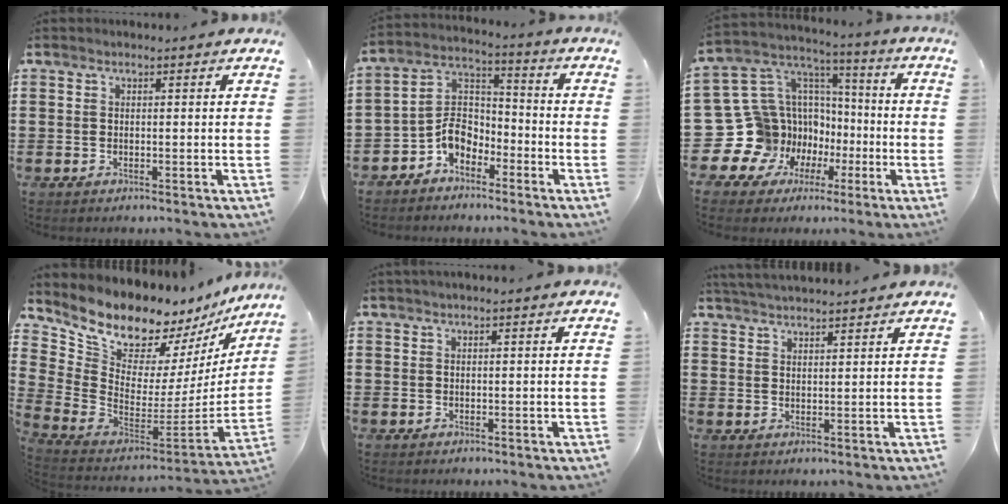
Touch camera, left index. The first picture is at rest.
{"total": 6.4, "force": [-4.0, 3.8, 3.1], "torque": [-0.081, 0.001, -0.083]}
{"total": 17.1, "force": [-4.4, 15.5, 5.5], "torque": [-0.188, -0.015, -0.029]}
{"total": 10.5, "force": [9.4, 3.7, 2.8], "torque": [-0.102, -0.090, 0.170]}
{"total": 0.6, "force": [0.3, 0.0, 0.4], "torque": [-0.008, -0.001, 0.007]}
{"total": 3.1, "force": [3.0, -0.4, 0.3], "torque": [-0.014, -0.008, 0.057]}